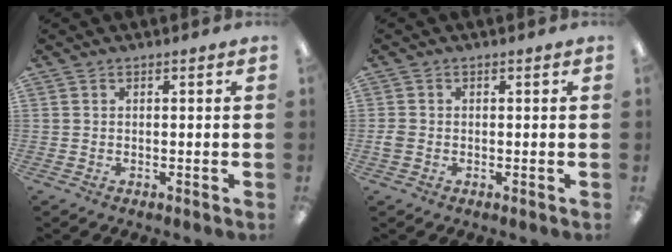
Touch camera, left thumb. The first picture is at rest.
{"total": 1.9, "force": [-0.4, 1.5, 1.1], "torque": [-0.017, 0.005, -0.007]}